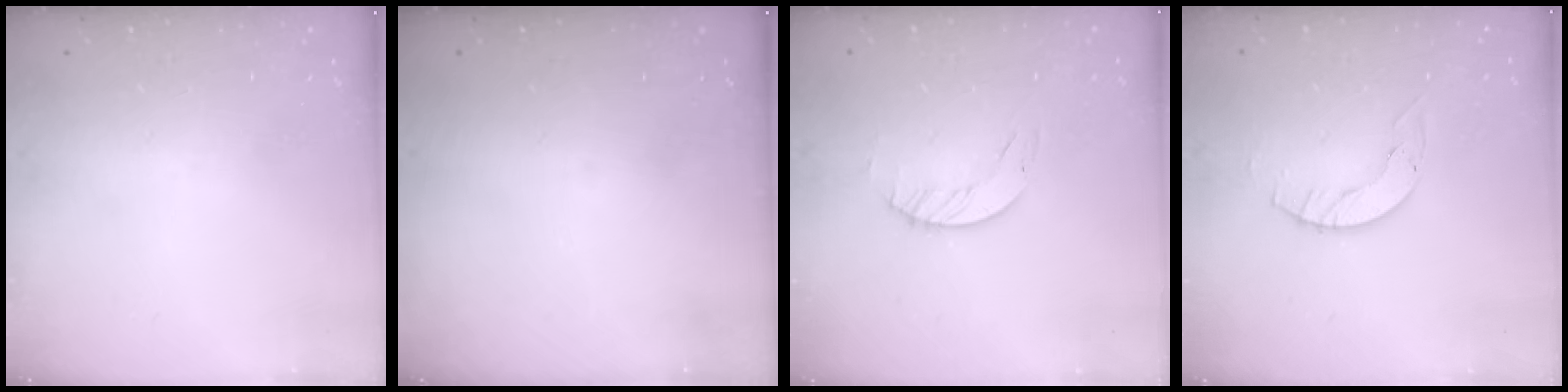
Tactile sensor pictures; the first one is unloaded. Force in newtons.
{"total": 0.0}
{"total": 1.2, "press": 1.2, "slide": 0.2}
{"total": 3.9, "press": 3.9, "slide": 0.4}